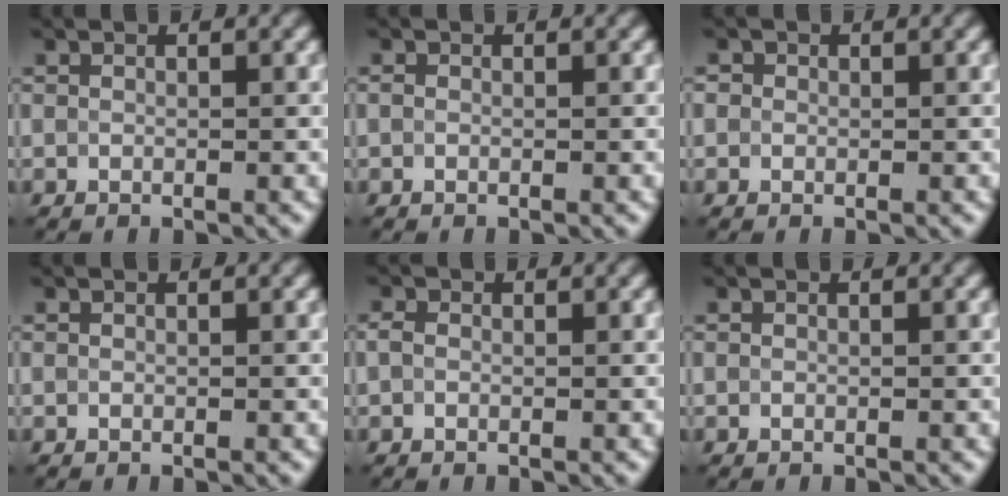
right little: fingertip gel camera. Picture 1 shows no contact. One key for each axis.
{"total": 0.0}
{"total": 0.6, "fx": 0.1, "fy": 0.6, "fz": 0.1, "tx": 0.004, "ty": -0.002, "tz": -0.003}
{"total": 0.0}
{"total": 0.8, "fx": -0.1, "fy": 0.6, "fz": 0.5, "tx": -0.009, "ty": 0.001, "tz": -0.005}
{"total": 0.0}